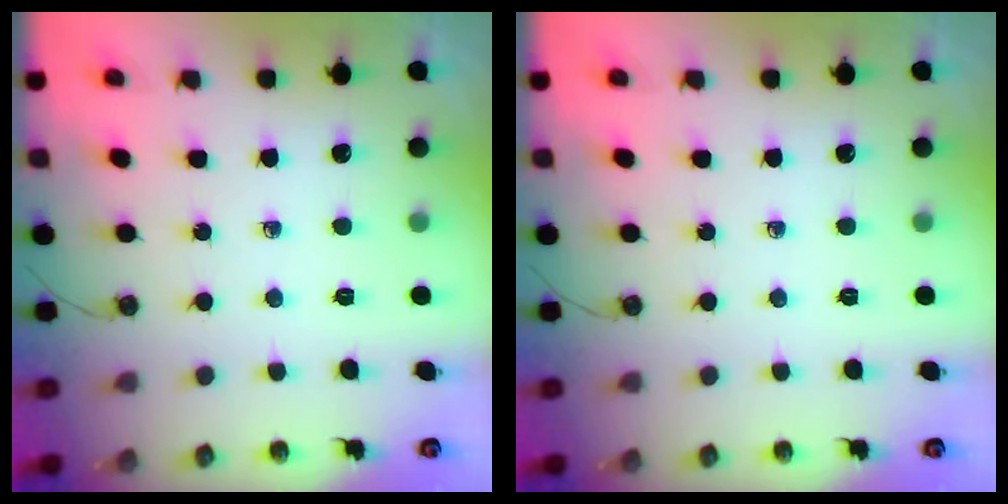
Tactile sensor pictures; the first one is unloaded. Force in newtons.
{"total": 0.0}